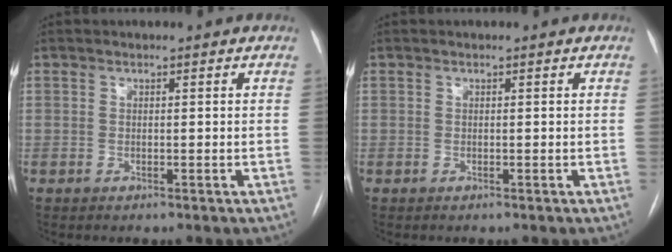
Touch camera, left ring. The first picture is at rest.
{"total": 0.0}